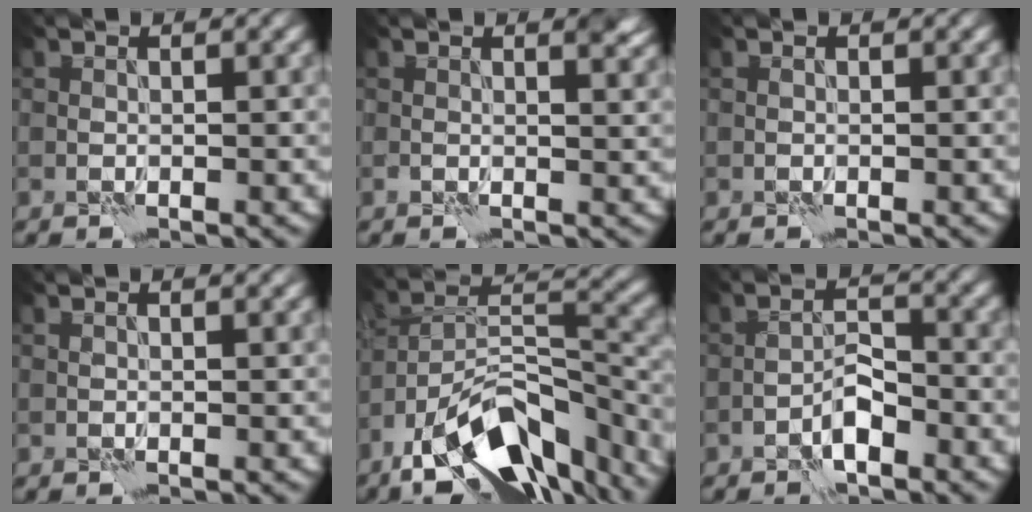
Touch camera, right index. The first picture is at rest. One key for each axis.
{"total": 1.9, "fx": 0.6, "fy": 0.7, "fz": 1.7, "tx": -0.020, "ty": -0.003, "tz": 0.008}
{"total": 0.0}
{"total": 1.0, "fx": 0.8, "fy": 0.2, "fz": 0.6, "tx": -0.009, "ty": 0.001, "tz": 0.009}
{"total": 14.1, "fx": -10.0, "fy": 5.4, "fz": 8.5, "tx": -0.156, "ty": 0.014, "tz": -0.159}
{"total": 2.5, "fx": -1.6, "fy": 0.8, "fz": 1.8, "tx": -0.028, "ty": 0.010, "tz": -0.033}